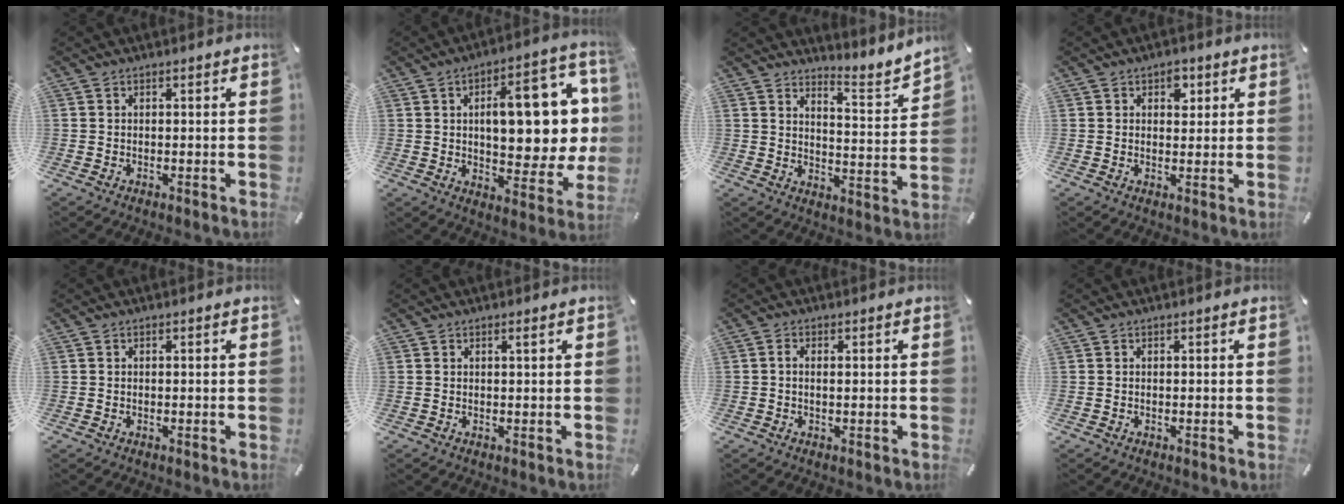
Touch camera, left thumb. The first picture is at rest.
{"total": 20.1, "force": [3.6, 9.6, 17.3], "torque": [-0.231, -0.010, 0.058]}
{"total": 5.9, "force": [5.5, 1.7, 1.2], "torque": [-0.007, -0.071, 0.087]}
{"total": 3.4, "force": [1.5, 2.3, 2.0], "torque": [-0.011, -0.007, 0.019]}
{"total": 0.0}
{"total": 1.1, "force": [0.5, 0.1, 1.0], "torque": [-0.019, 0.001, 0.007]}
{"total": 1.6, "force": [0.1, 0.6, 1.5], "torque": [-0.030, 0.000, 0.001]}
{"total": 0.0}